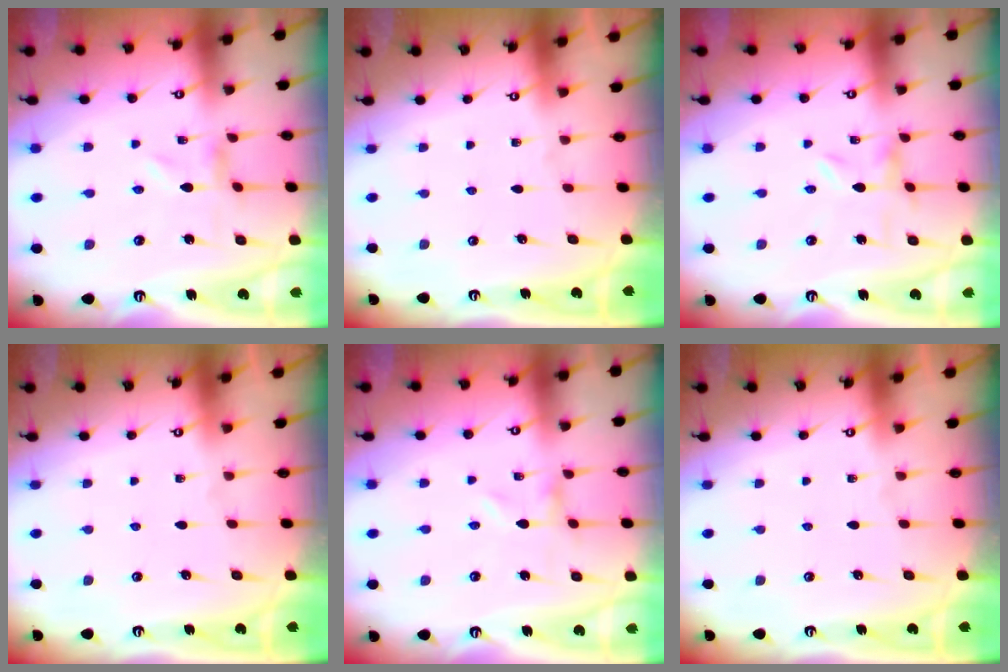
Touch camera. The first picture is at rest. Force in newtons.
{"total": 0.0}
{"total": 0.0}
{"total": 0.0}
{"total": 0.0}
{"total": 0.0}